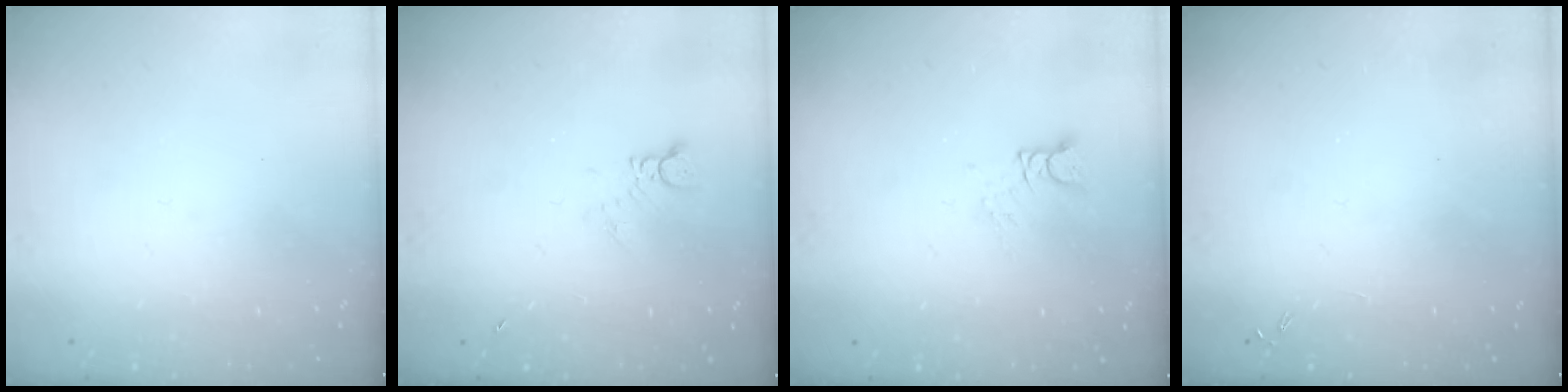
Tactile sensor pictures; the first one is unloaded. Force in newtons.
{"total": 2.4, "press": 2.3, "slide": 0.3}
{"total": 3.5, "press": 3.5, "slide": 0.3}
{"total": 0.0}